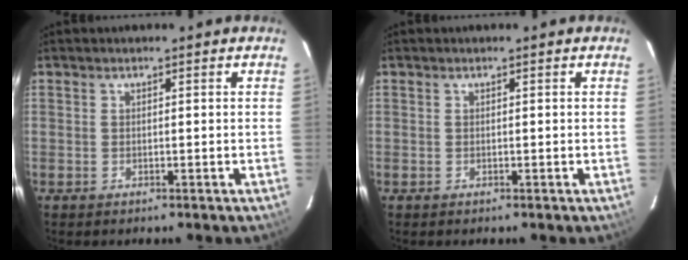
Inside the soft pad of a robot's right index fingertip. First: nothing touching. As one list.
[{"total": 0.0}]